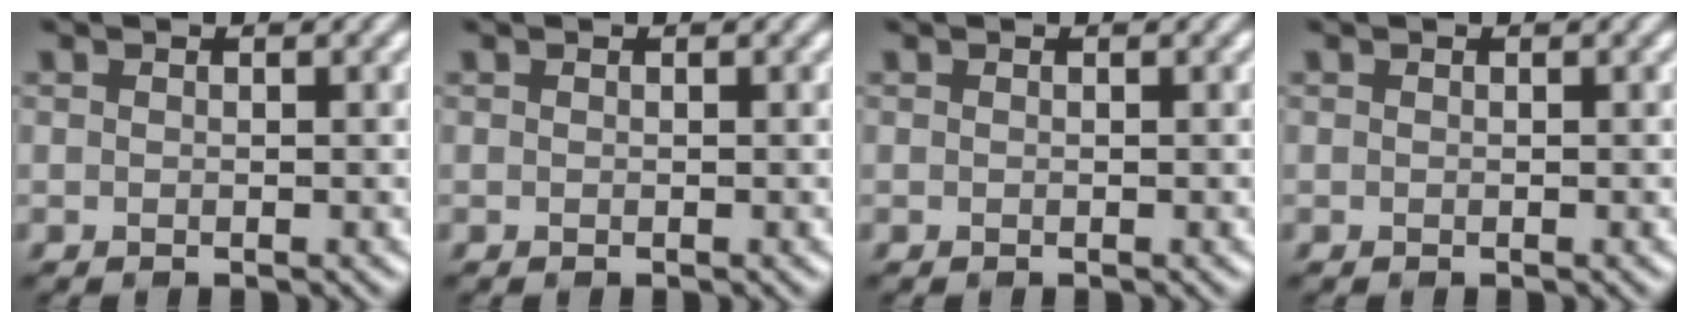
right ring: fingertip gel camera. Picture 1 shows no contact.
{"total": 0.0}
{"total": 0.0}
{"total": 0.0}